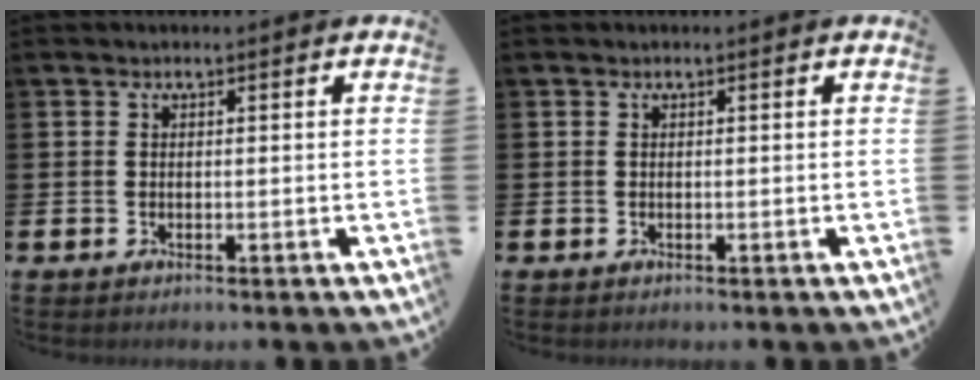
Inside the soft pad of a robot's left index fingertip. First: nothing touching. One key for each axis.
{"total": 0.0}